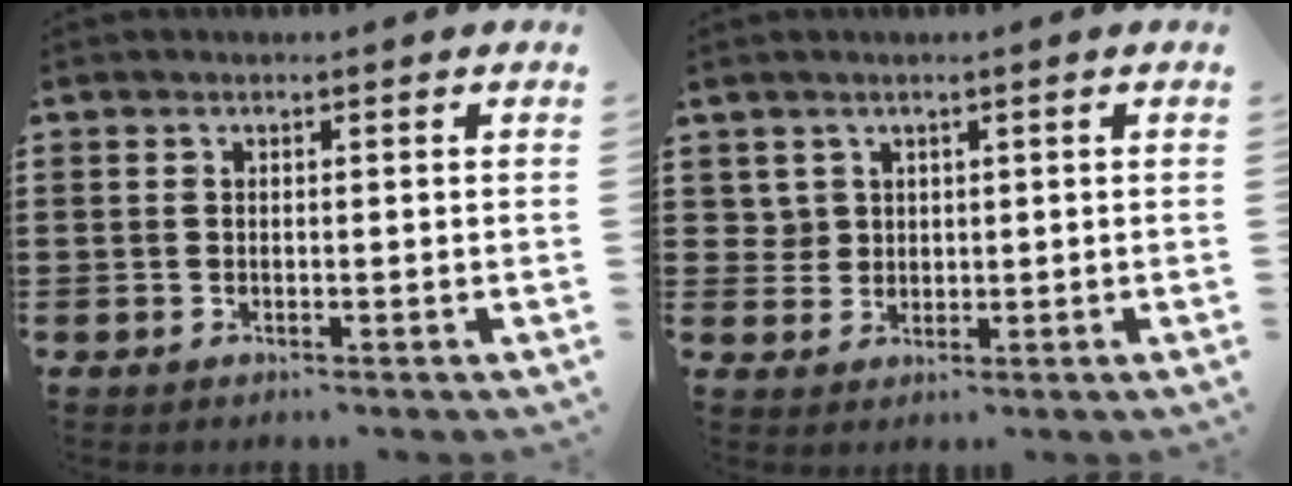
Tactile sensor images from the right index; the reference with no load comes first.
{"total": 2.4, "force": [1.1, 2.1, 0.2], "torque": [-0.016, 0.008, 0.020]}